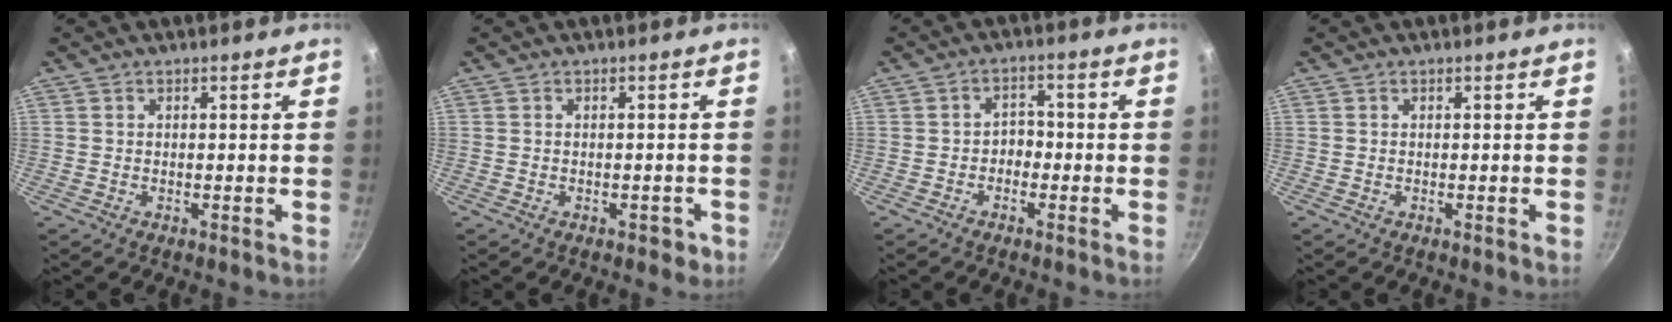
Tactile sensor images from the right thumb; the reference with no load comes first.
{"total": 1.8, "force": [-1.0, 1.1, 1.0], "torque": [-0.007, 0.007, -0.010]}
{"total": 3.2, "force": [-1.2, 2.4, 1.6], "torque": [0.002, 0.017, -0.029]}
{"total": 0.0}